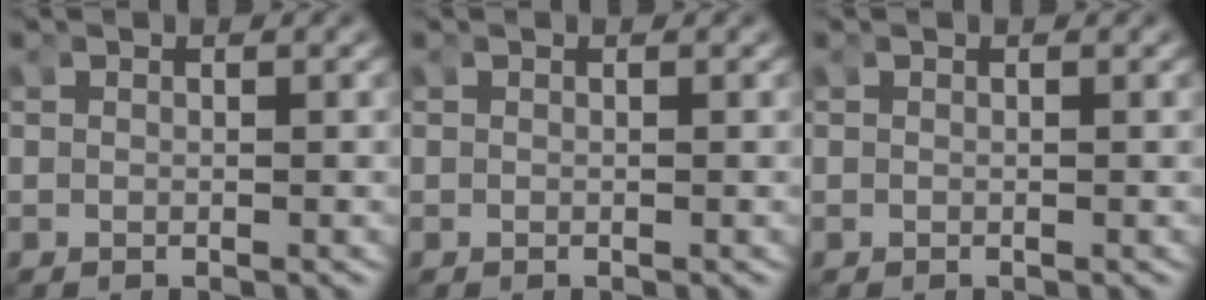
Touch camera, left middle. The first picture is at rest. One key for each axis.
{"total": 0.0}
{"total": 0.0}